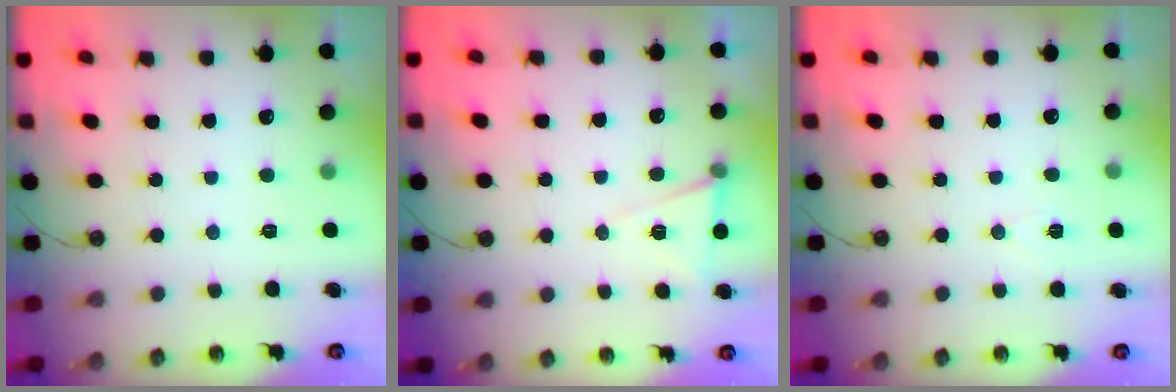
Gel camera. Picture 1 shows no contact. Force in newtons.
{"total": 6.7, "press": 4.7, "slide": 4.8}
{"total": 3.9, "press": 3.1, "slide": 2.3}